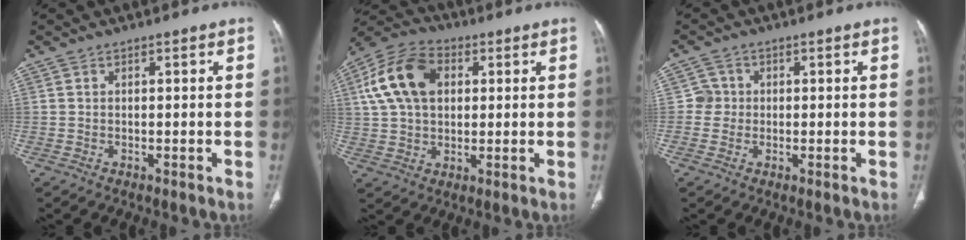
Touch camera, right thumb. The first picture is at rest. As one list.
[{"total": 14.4, "force": [3.6, 9.7, 10.0], "torque": [-0.180, 0.017, 0.058]}, {"total": 2.6, "force": [0.0, 2.6, 0.2], "torque": [0.018, 0.009, -0.007]}]